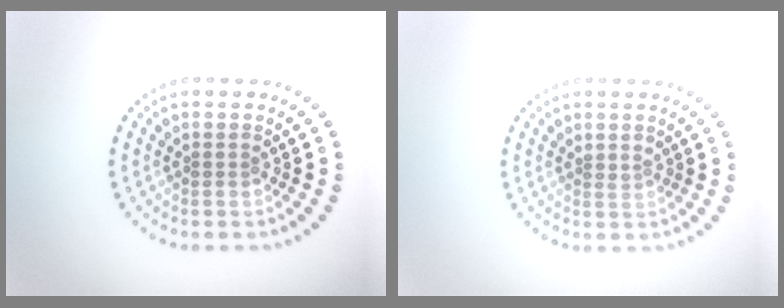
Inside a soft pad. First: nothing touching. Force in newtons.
{"total": 0.7, "press": 0.3, "slide": 0.6}